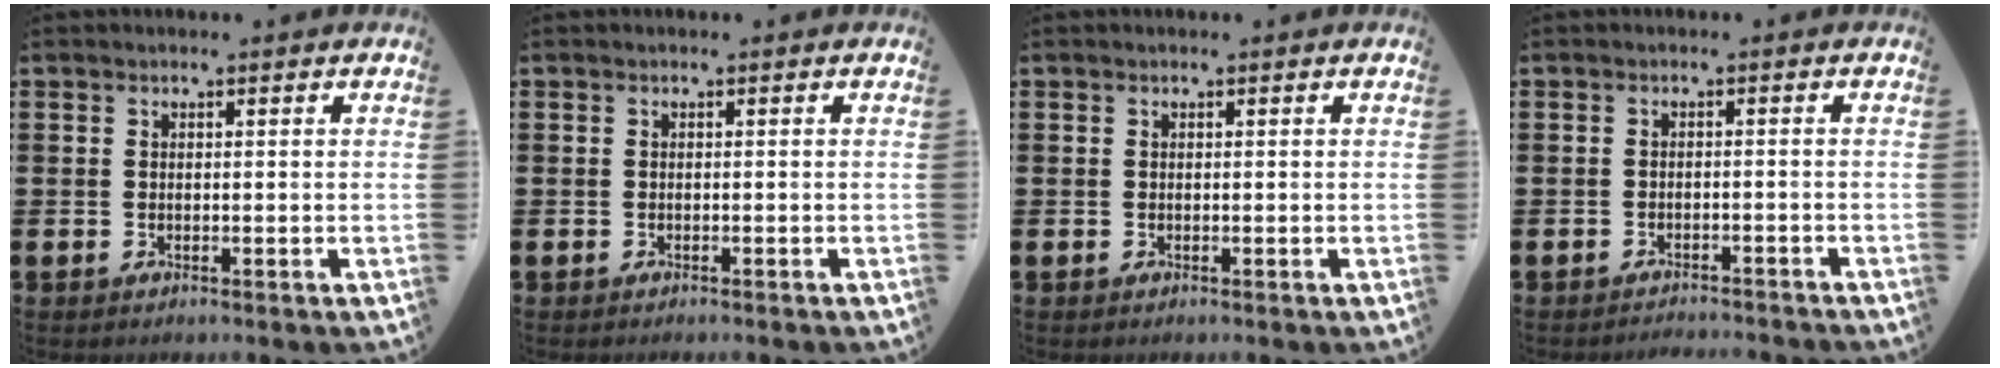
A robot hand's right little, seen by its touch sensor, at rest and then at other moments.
{"total": 0.0}
{"total": 0.0}
{"total": 1.4, "force": [-1.4, -0.1, -0.1], "torque": [-0.001, 0.005, -0.030]}